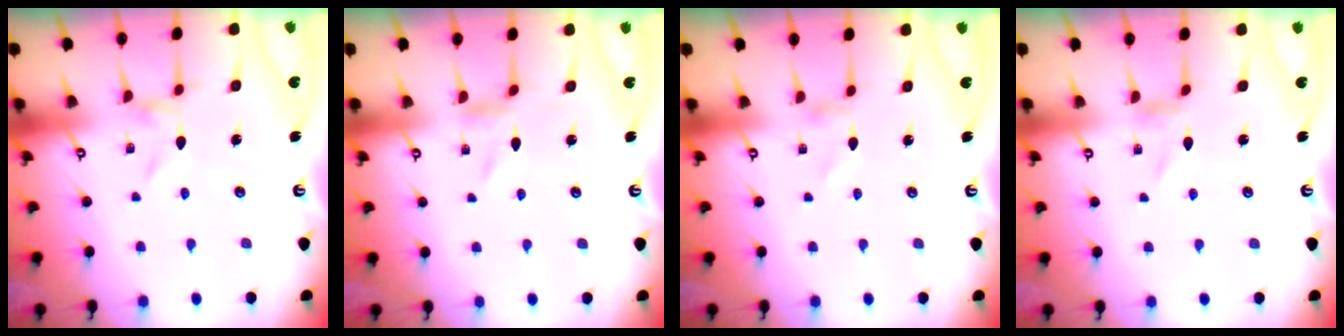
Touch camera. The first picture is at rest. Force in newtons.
{"total": 0.0}
{"total": 0.6, "press": 0.6, "slide": 0.1}
{"total": 0.0}